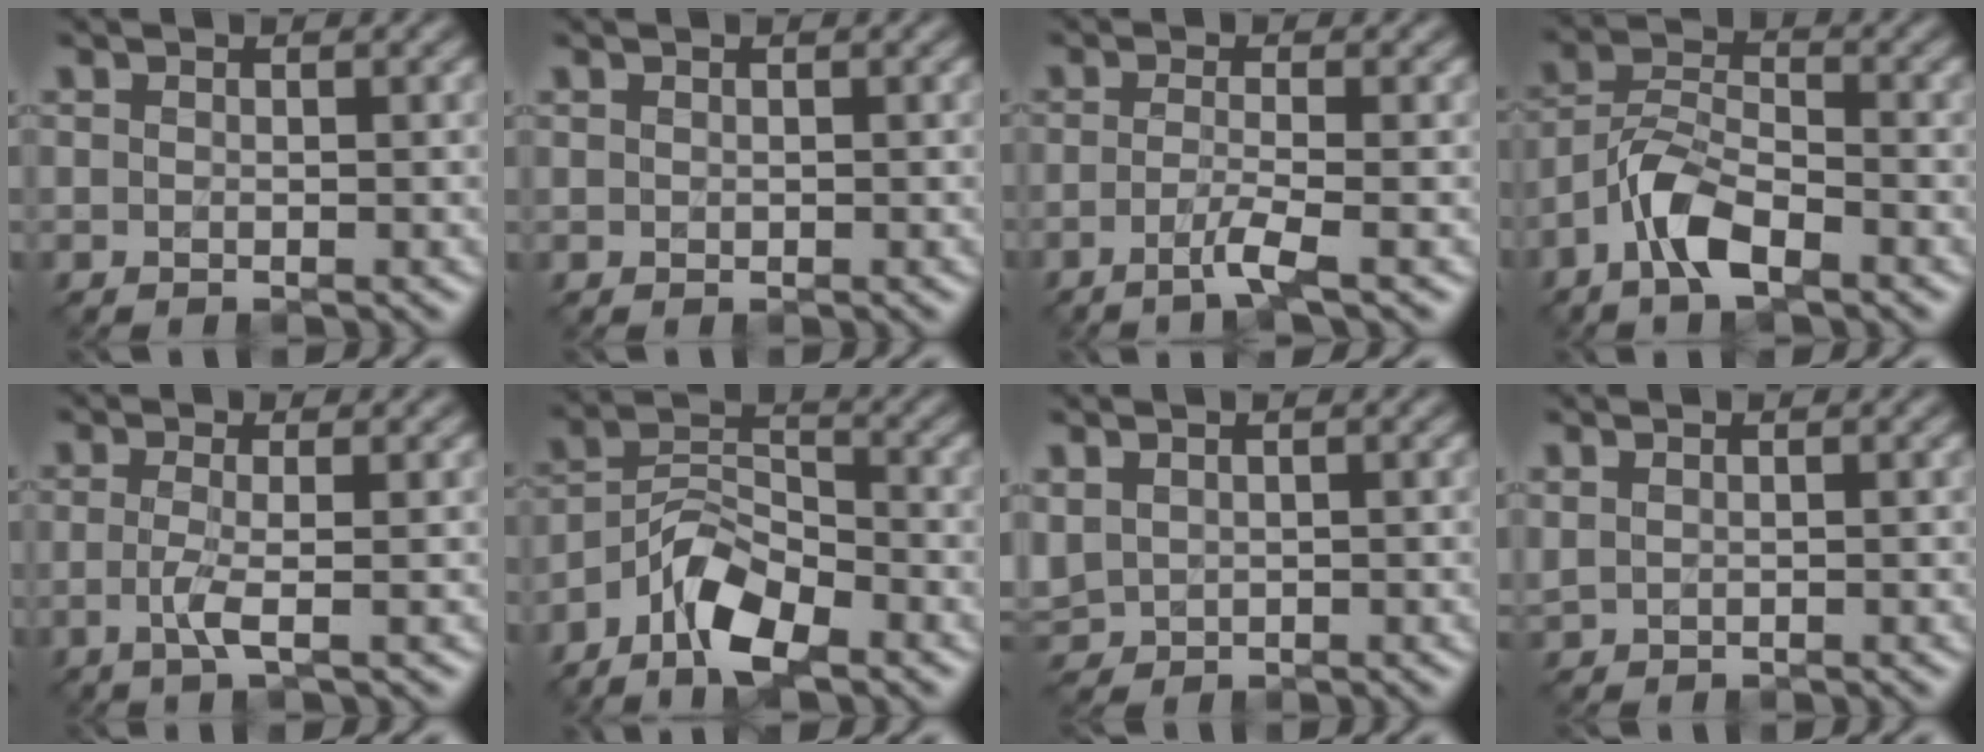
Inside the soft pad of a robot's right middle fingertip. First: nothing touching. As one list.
[{"total": 0.0}, {"total": 2.7, "force": [-1.3, 0.4, 2.3], "torque": [-0.041, -0.004, -0.038]}, {"total": 5.1, "force": [-3.3, 1.8, 3.4], "torque": [-0.064, 0.006, -0.071]}, {"total": 2.4, "force": [-0.5, 0.5, 2.3], "torque": [-0.047, -0.008, -0.015]}, {"total": 6.7, "force": [-4.3, 2.7, 4.4], "torque": [-0.081, 0.003, -0.087]}, {"total": 2.2, "force": [0.7, 1.8, 1.2], "torque": [-0.037, 0.000, 0.019]}, {"total": 0.8, "force": [0.6, 0.3, 0.3], "torque": [-0.011, 0.000, 0.018]}]